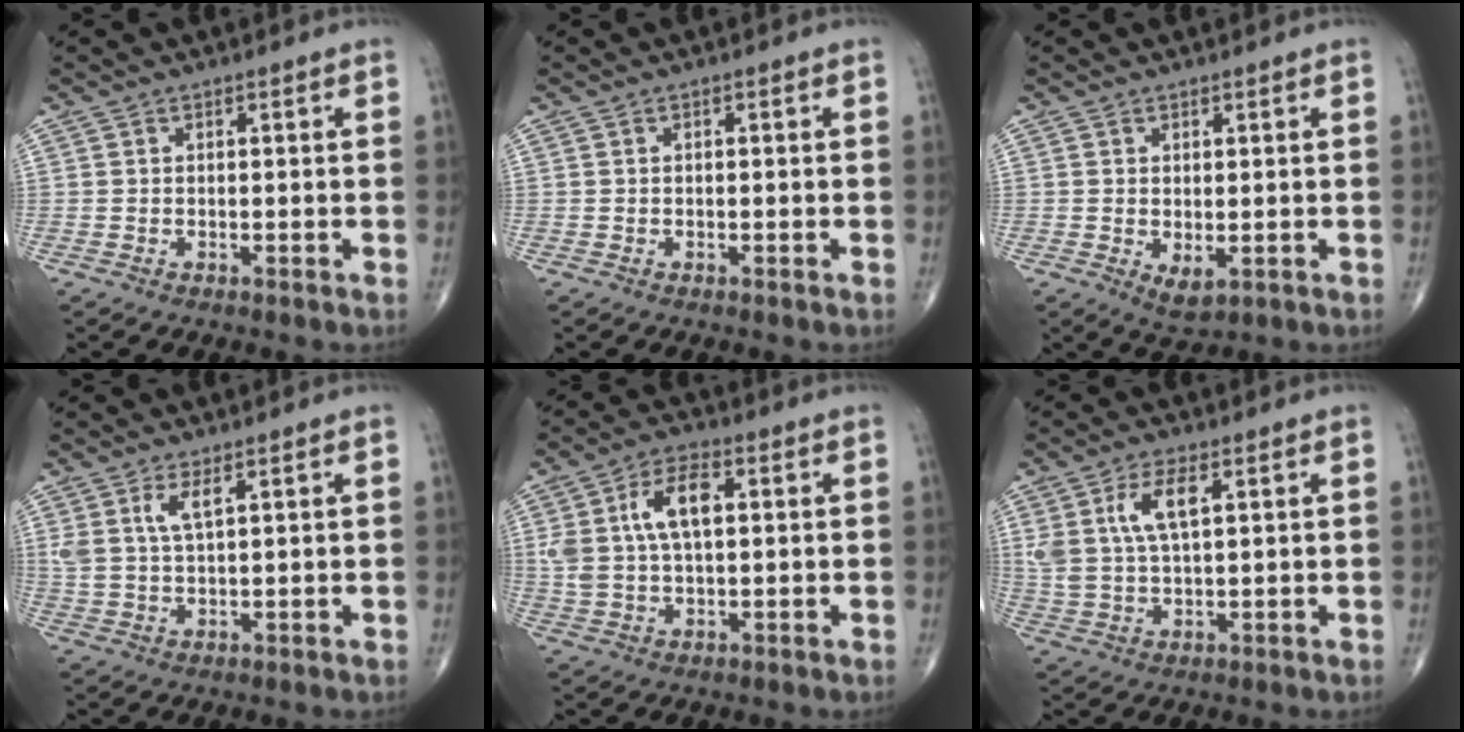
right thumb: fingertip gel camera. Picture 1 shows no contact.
{"total": 0.0}
{"total": 3.3, "force": [-0.5, 1.7, 2.7], "torque": [-0.041, -0.010, 0.002]}
{"total": 4.2, "force": [2.0, 1.3, 3.5], "torque": [-0.075, -0.008, 0.048]}
{"total": 10.1, "force": [2.3, 5.1, 8.4], "torque": [-0.161, 0.012, 0.043]}
{"total": 8.0, "force": [2.9, 3.3, 6.6], "torque": [-0.139, -0.003, 0.062]}